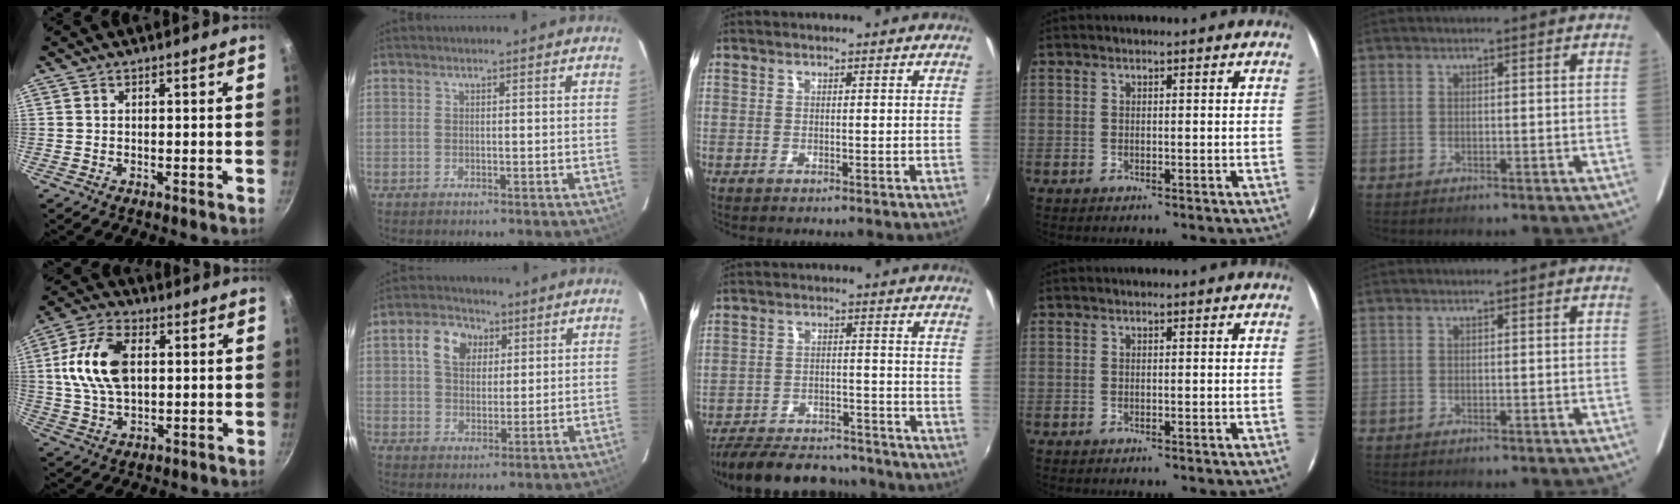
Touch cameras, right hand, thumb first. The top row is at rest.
{"thumb": {"total": 13.2, "force": [2.1, 7.9, 10.3], "torque": [-0.186, 0.011, 0.033]}, "index": {"total": 7.7, "force": [2.9, 5.7, 4.4], "torque": [-0.080, 0.025, 0.050]}, "middle": {"total": 19.9, "force": [-17.0, 6.6, 7.9], "torque": [-0.171, -0.002, -0.237]}}